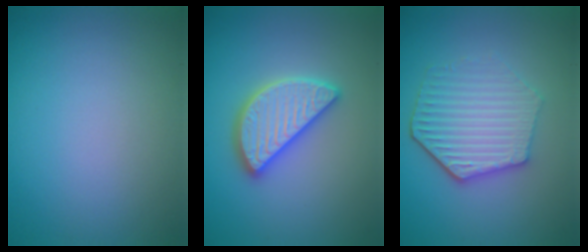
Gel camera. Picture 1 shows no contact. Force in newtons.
{"total": 4.8, "press": 4.7, "slide": 0.4}
{"total": 5.0, "press": 4.3, "slide": 2.6}